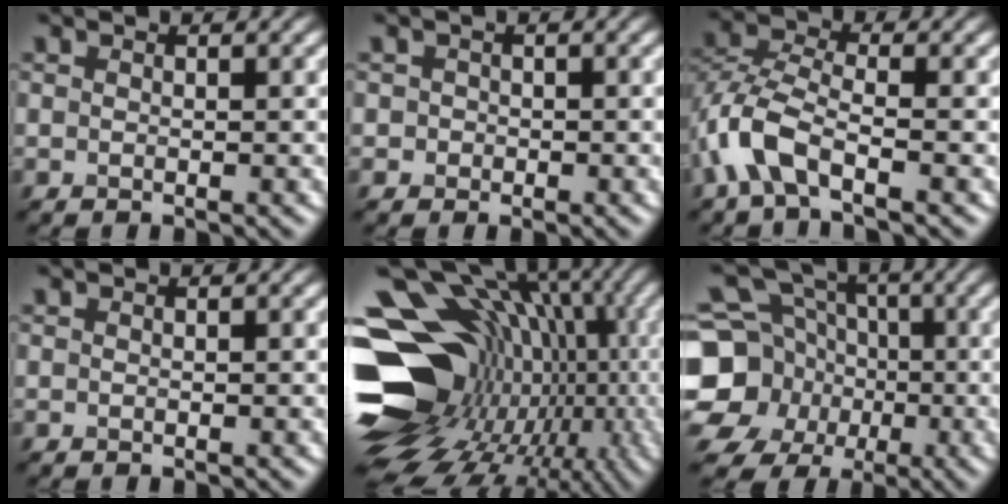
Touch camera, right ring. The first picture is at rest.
{"total": 0.9, "force": [-0.1, 0.9, -0.2], "torque": [0.009, 0.000, -0.007]}
{"total": 5.1, "force": [-2.6, 2.3, 3.8], "torque": [-0.090, 0.009, -0.061]}
{"total": 0.0}
{"total": 20.9, "force": [-2.3, 15.6, 13.8], "torque": [-0.217, 0.037, -0.030]}
{"total": 12.0, "force": [-2.2, 11.0, 4.3], "torque": [-0.119, -0.002, -0.062]}